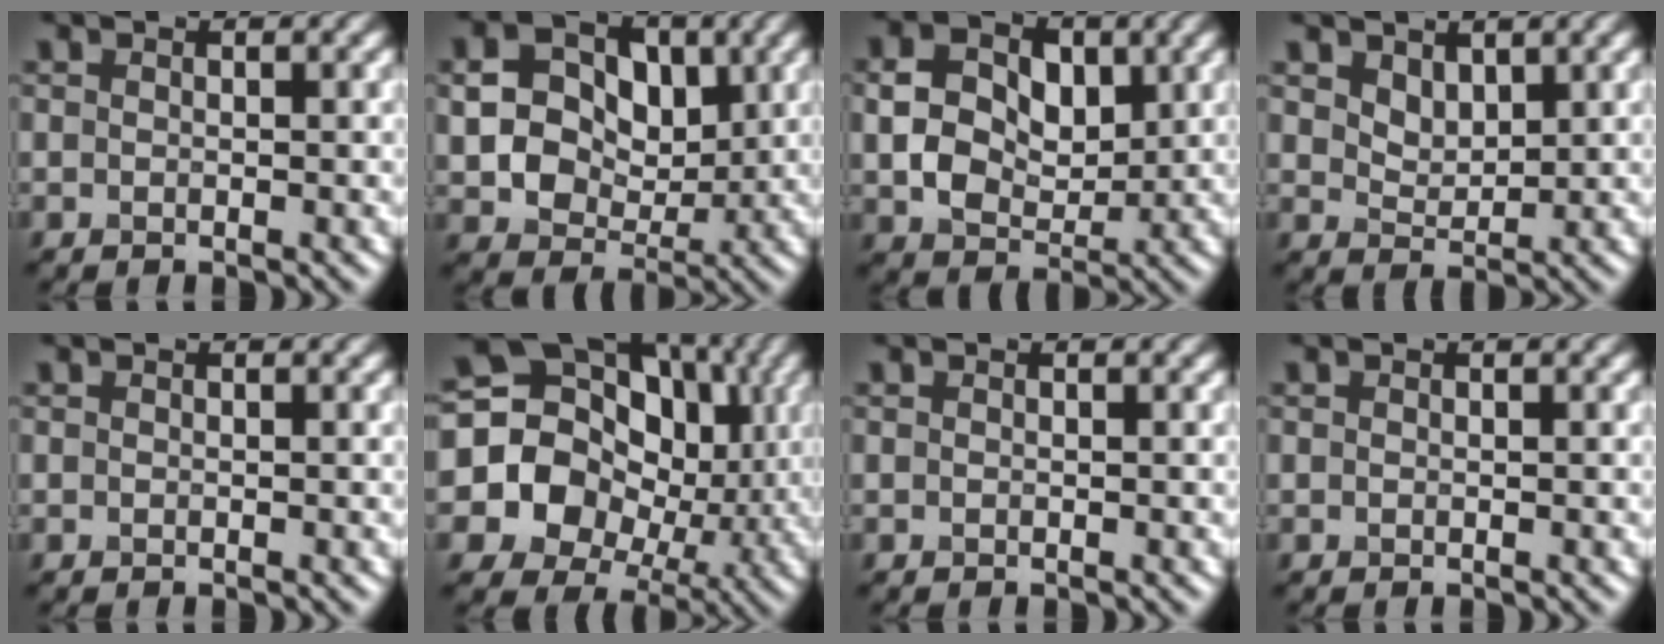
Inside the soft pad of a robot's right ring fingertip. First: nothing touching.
{"total": 7.3, "force": [1.4, 5.7, 4.3], "torque": [-0.090, 0.005, 0.022]}
{"total": 5.6, "force": [0.8, 4.3, 3.6], "torque": [-0.071, 0.001, 0.013]}
{"total": 2.1, "force": [1.4, 1.2, 1.0], "torque": [-0.023, -0.007, 0.029]}
{"total": 0.0}
{"total": 18.0, "force": [1.4, 16.0, 8.2], "torque": [-0.179, 0.019, 0.005]}
{"total": 0.0}
{"total": 0.0}